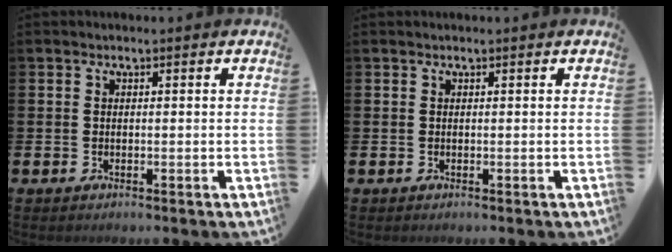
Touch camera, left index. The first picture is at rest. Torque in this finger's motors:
{"motor_torque": [0.27, -0.48, 0.02, 0.00]}